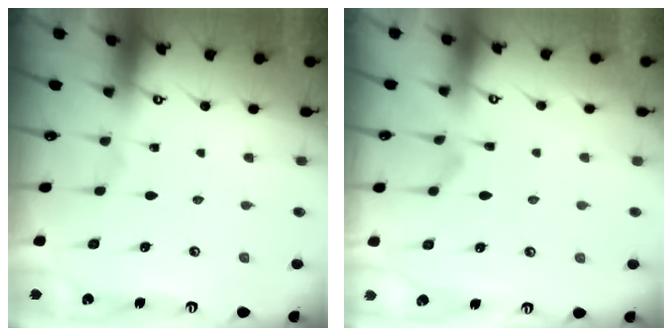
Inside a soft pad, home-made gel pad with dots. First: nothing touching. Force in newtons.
{"total": 4.0, "press": 3.8, "slide": 1.2}